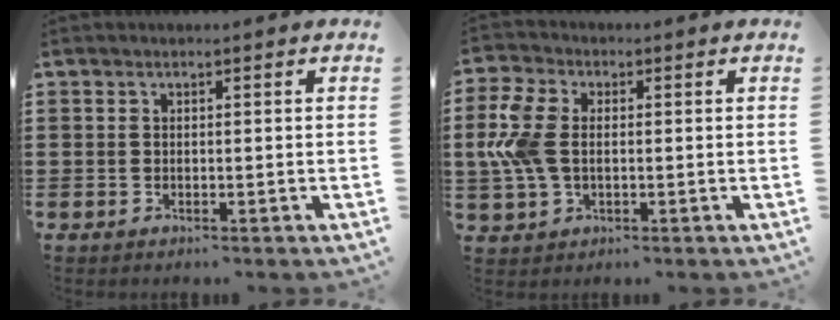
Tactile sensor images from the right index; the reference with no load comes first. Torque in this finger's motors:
{"motor_torque": [1.14, 0.07, 0.26, 0.21]}